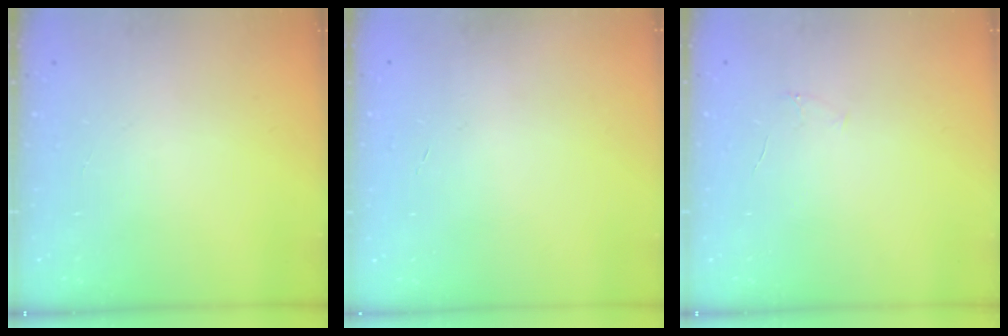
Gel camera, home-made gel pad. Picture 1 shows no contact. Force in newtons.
{"total": 0.0}
{"total": 4.0, "press": 3.8, "slide": 1.1}